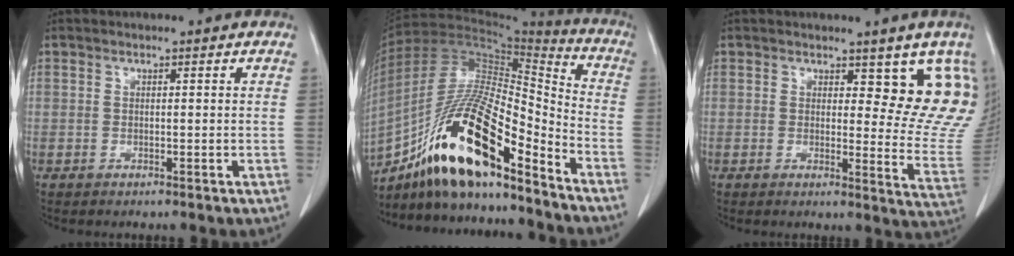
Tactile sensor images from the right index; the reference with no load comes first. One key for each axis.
{"total": 20.2, "fx": -13.3, "fy": 4.1, "fz": 14.6, "tx": -0.293, "ty": 0.002, "tz": -0.237}
{"total": 10.1, "fx": 7.0, "fy": 3.5, "fz": 6.3, "tx": -0.049, "ty": -0.033, "tz": 0.070}